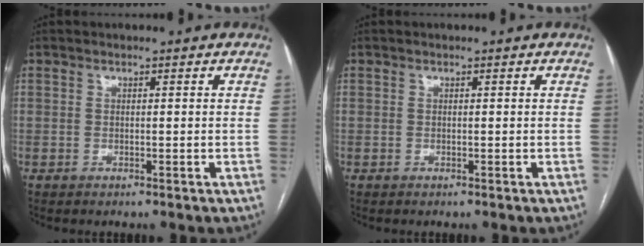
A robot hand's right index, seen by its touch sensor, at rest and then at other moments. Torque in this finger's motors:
{"motor_torque": [0.00, 0.00, 0.00, 0.00]}